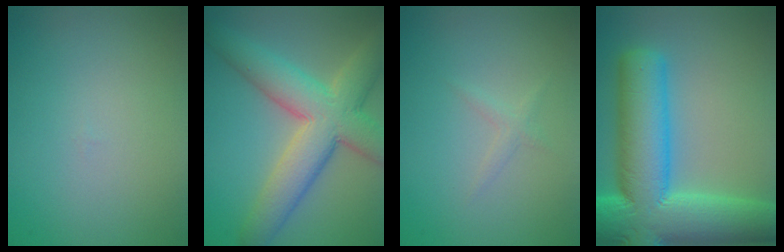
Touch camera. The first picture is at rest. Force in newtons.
{"total": 9.0, "press": 8.9, "slide": 0.8}
{"total": 0.8, "press": 0.8, "slide": 0.0}
{"total": 14.6, "press": 14.6, "slide": 0.5}